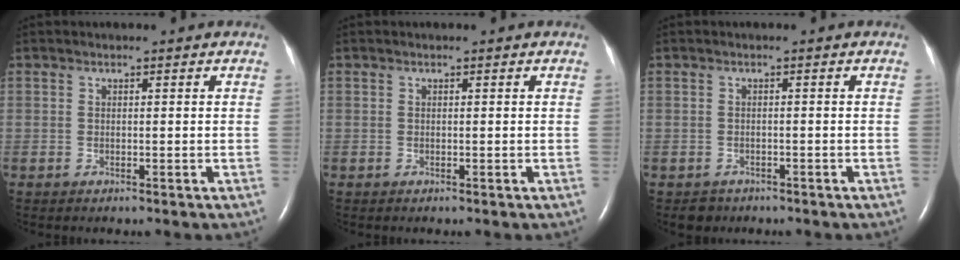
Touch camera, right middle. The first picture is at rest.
{"total": 0.0}
{"total": 1.7, "force": [-1.2, 1.2, -0.1], "torque": [-0.006, 0.003, -0.017]}